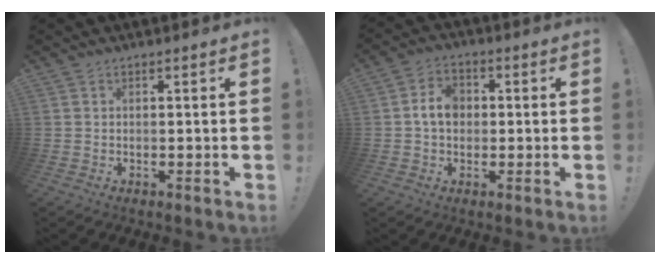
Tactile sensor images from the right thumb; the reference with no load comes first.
{"total": 7.1, "force": [0.5, 5.5, 4.5], "torque": [-0.068, 0.011, 0.010]}